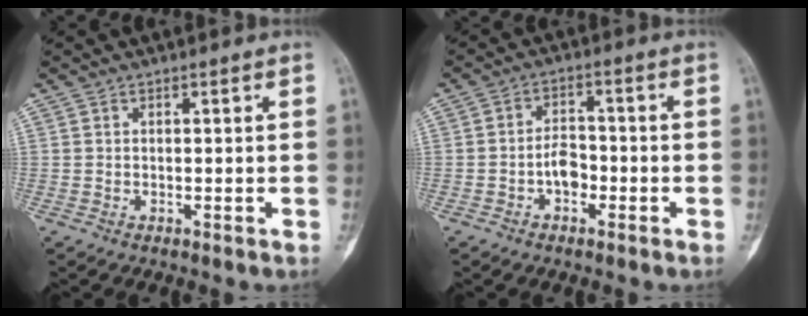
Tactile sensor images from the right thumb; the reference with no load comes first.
{"total": 4.5, "force": [-1.7, 2.9, 3.0], "torque": [-0.035, 0.020, -0.036]}